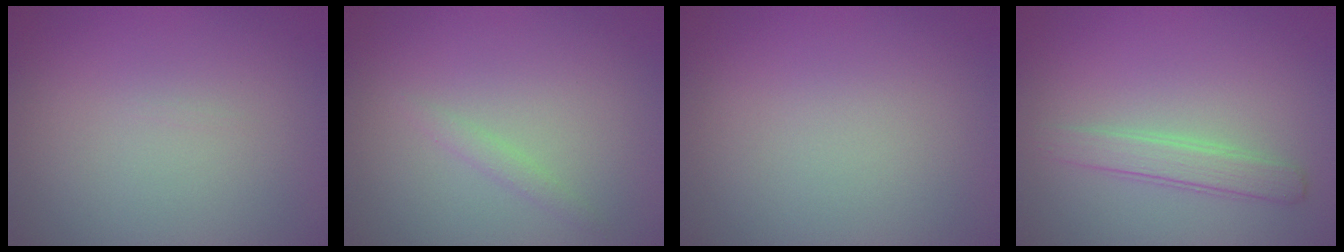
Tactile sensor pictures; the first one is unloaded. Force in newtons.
{"total": 1.0, "press": 1.0, "slide": 0.0}
{"total": 0.0}
{"total": 2.2, "press": 2.2, "slide": 0.1}